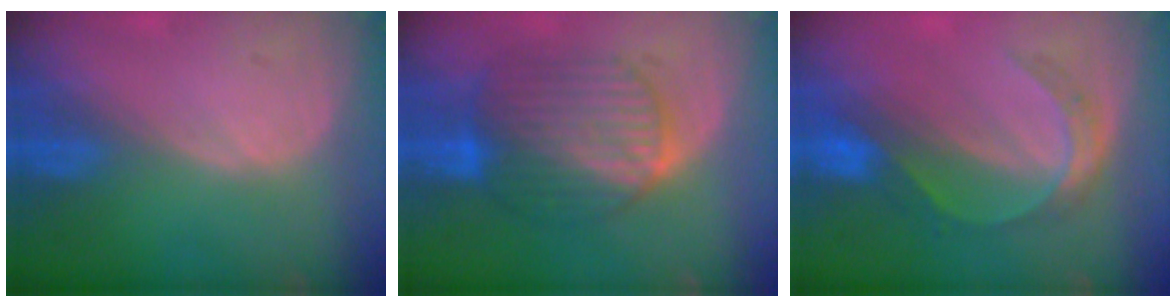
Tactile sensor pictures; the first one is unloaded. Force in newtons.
{"total": 9.2, "press": 9.2, "slide": 0.7}
{"total": 5.3, "press": 5.0, "slide": 1.7}